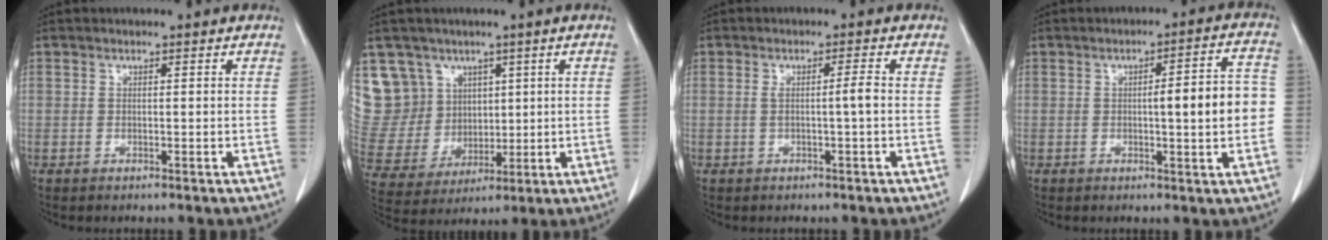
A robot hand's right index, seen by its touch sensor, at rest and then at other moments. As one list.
[{"total": 11.7, "force": [5.9, 10.1, 1.2], "torque": [-0.049, 0.053, 0.143]}, {"total": 2.1, "force": [-0.1, -0.4, 2.1], "torque": [-0.034, 0.004, 0.002]}, {"total": 8.8, "force": [-0.5, 1.2, 8.7], "torque": [-0.108, 0.024, -0.008]}]